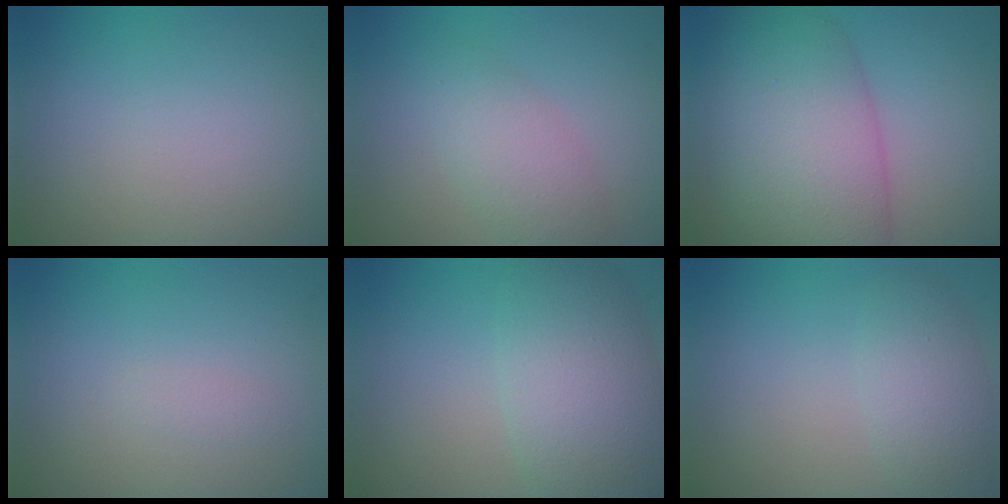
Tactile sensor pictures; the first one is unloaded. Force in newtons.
{"total": 3.0, "press": 3.0, "slide": 0.1}
{"total": 11.1, "press": 11.1, "slide": 0.5}
{"total": 0.6, "press": 0.6, "slide": 0.0}
{"total": 7.5, "press": 7.5, "slide": 0.1}
{"total": 2.6, "press": 2.6, "slide": 0.2}